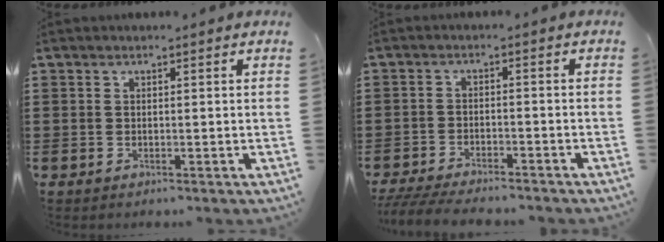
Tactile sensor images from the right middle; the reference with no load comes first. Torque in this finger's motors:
{"motor_torque": [0.58, -0.10, 0.10, 0.12]}